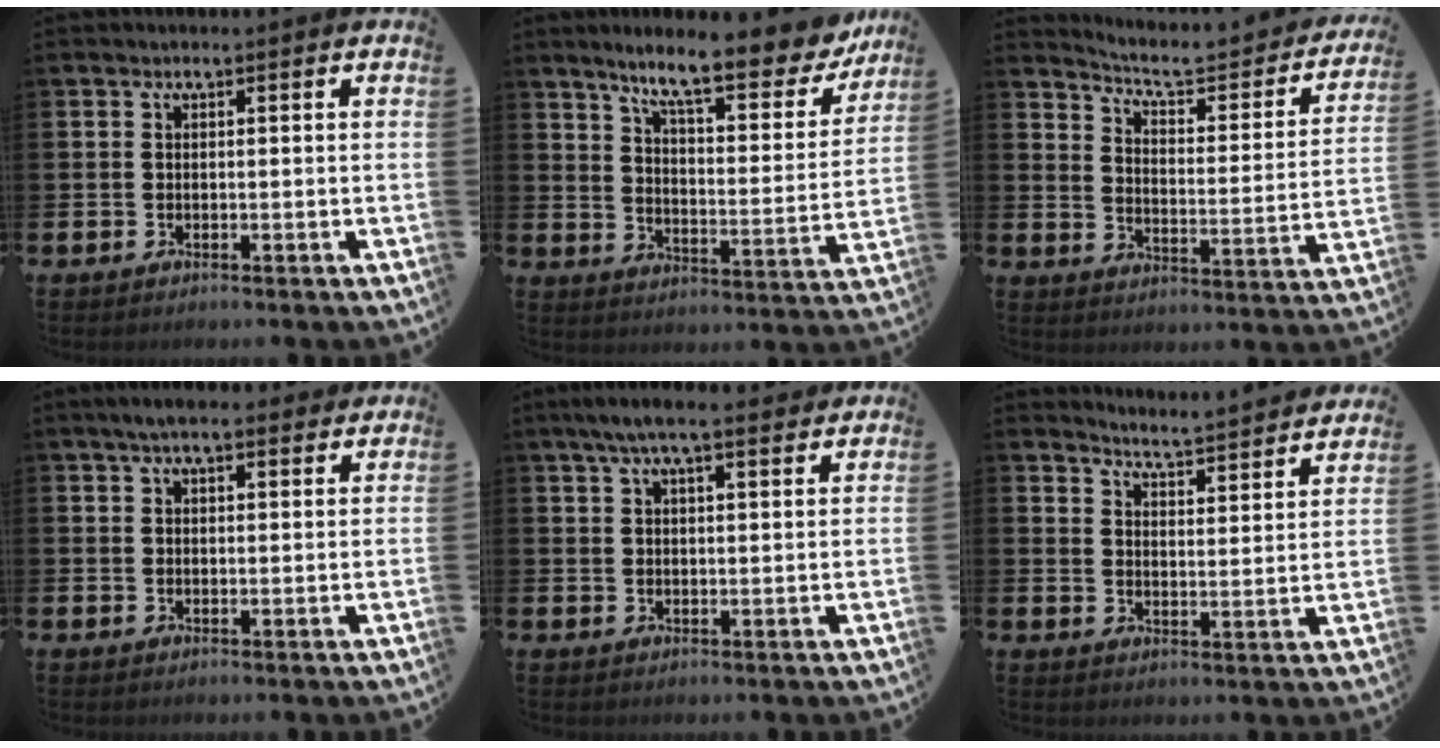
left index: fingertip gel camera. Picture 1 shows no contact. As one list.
[{"total": 9.9, "force": [8.4, 1.7, 5.0], "torque": [-0.109, -0.056, 0.137]}, {"total": 5.6, "force": [4.9, 1.4, 2.3], "torque": [-0.067, -0.038, 0.076]}, {"total": 4.0, "force": [3.4, 1.1, 1.8], "torque": [-0.032, -0.009, 0.059]}, {"total": 5.6, "force": [4.7, 0.9, 2.8], "torque": [-0.055, -0.010, 0.083]}, {"total": 5.0, "force": [5.0, -0.3, 0.3], "torque": [-0.022, -0.048, 0.083]}]